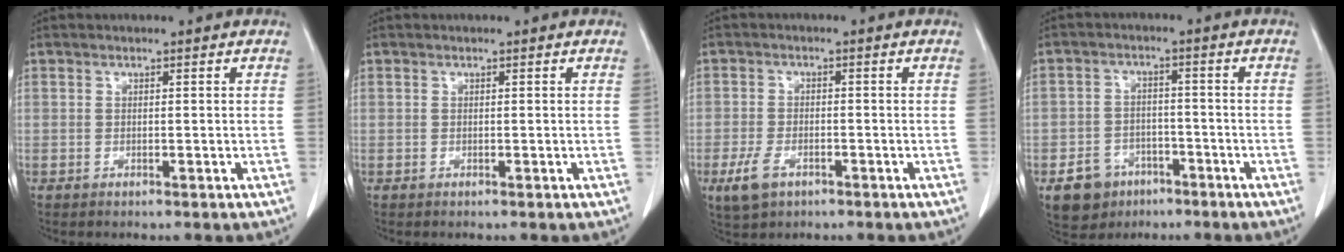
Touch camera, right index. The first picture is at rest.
{"total": 0.0}
{"total": 4.5, "force": [-2.4, 2.5, 3.0], "torque": [-0.067, -0.004, -0.039]}
{"total": 6.3, "force": [-3.5, 4.9, 1.6], "torque": [-0.031, 0.008, -0.050]}